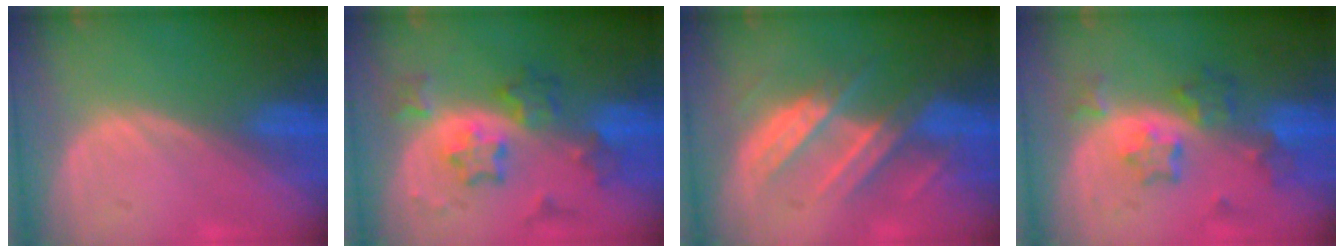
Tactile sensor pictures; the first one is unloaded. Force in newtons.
{"total": 7.1, "press": 7.1, "slide": 0.3}
{"total": 8.4, "press": 7.7, "slide": 3.5}
{"total": 7.3, "press": 6.5, "slide": 3.3}